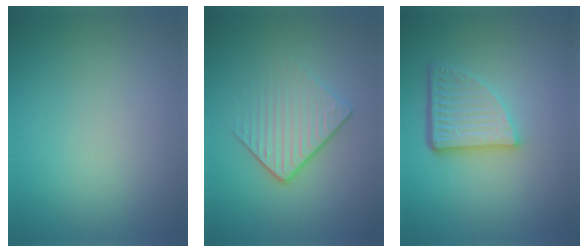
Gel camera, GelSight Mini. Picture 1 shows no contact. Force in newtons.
{"total": 4.2, "press": 2.6, "slide": 3.3}
{"total": 5.0, "press": 3.6, "slide": 3.6}